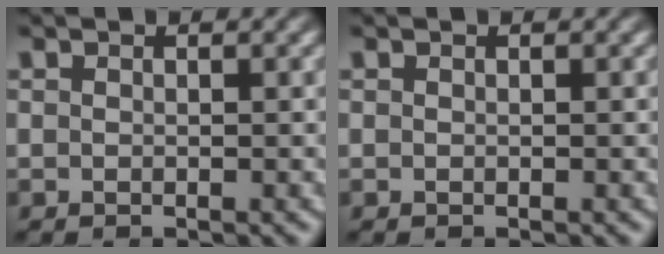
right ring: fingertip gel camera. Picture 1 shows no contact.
{"total": 0.0}